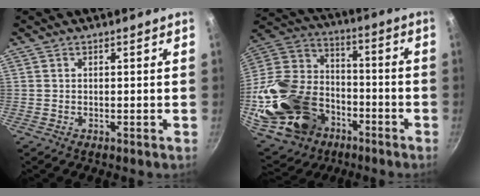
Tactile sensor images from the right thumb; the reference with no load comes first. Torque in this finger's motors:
{"motor_torque": [0.40, 1.41, 1.41, -1.37, 0.22]}